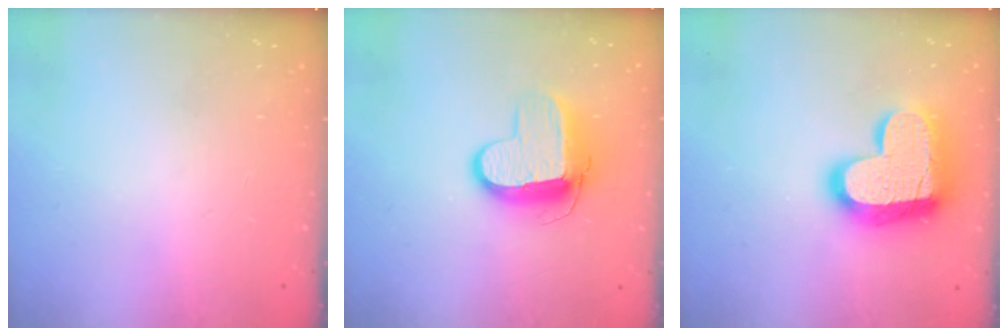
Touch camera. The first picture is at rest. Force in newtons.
{"total": 10.4, "press": 10.3, "slide": 0.9}
{"total": 19.3, "press": 19.2, "slide": 1.5}